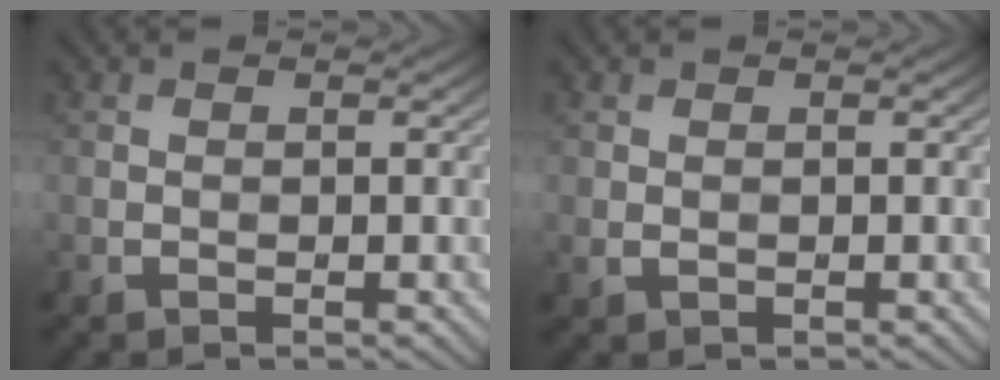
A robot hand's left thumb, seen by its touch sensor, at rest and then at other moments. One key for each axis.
{"total": 0.9, "fx": 0.0, "fy": 0.6, "fz": 0.6, "tx": -0.014, "ty": -0.004, "tz": 0.002}